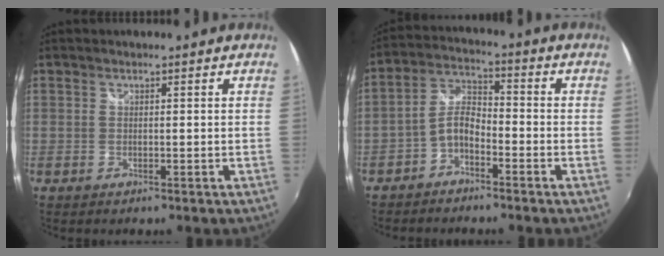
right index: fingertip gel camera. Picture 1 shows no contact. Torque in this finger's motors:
{"motor_torque": [0.14, -0.02, 0.34, 0.09]}